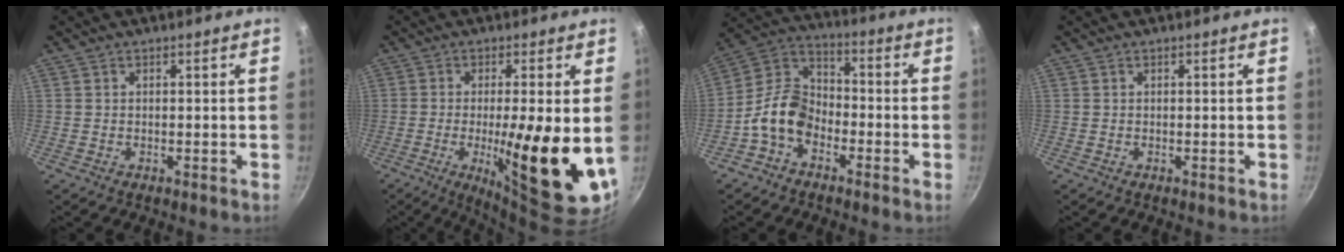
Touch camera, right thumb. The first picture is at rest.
{"total": 16.6, "force": [-2.2, 3.3, 16.2], "torque": [-0.233, -0.010, -0.030]}
{"total": 10.7, "force": [-4.4, 7.5, 6.2], "torque": [-0.091, 0.052, -0.109]}
{"total": 0.0}